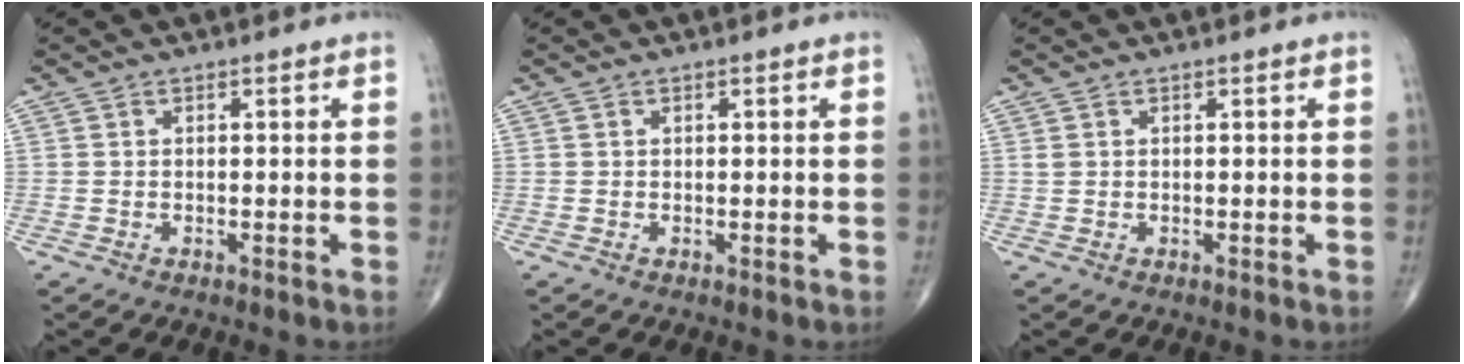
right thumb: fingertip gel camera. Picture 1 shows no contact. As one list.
[{"total": 0.0}, {"total": 0.6, "force": [0.2, 0.4, 0.3], "torque": [-0.007, 0.005, 0.007]}]